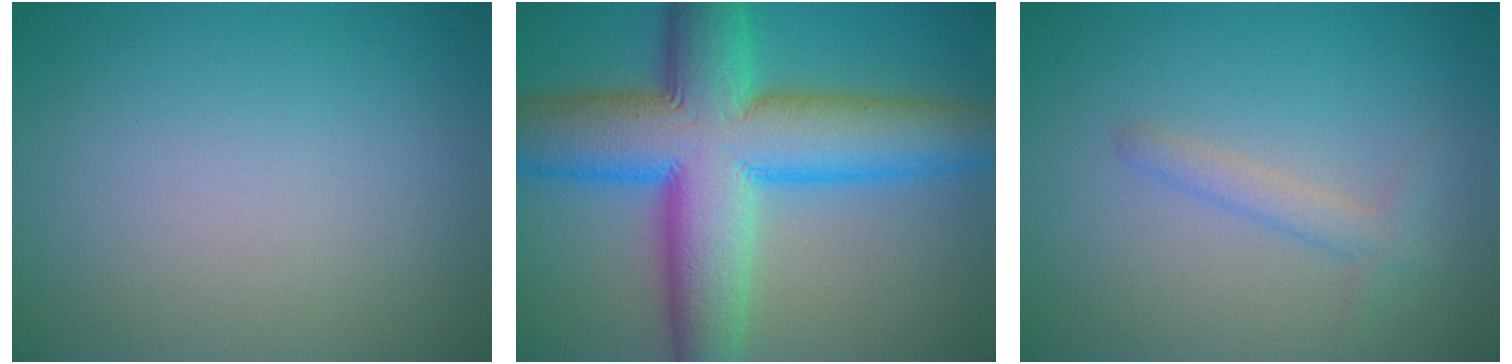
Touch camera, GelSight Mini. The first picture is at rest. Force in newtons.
{"total": 13.6, "press": 13.6, "slide": 0.2}
{"total": 1.7, "press": 1.7, "slide": 0.1}